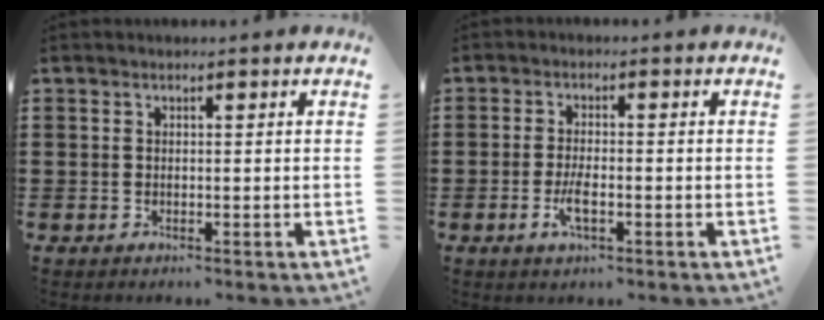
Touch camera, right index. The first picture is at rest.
{"total": 3.5, "force": [-1.3, 1.0, 3.1], "torque": [-0.066, -0.003, -0.026]}